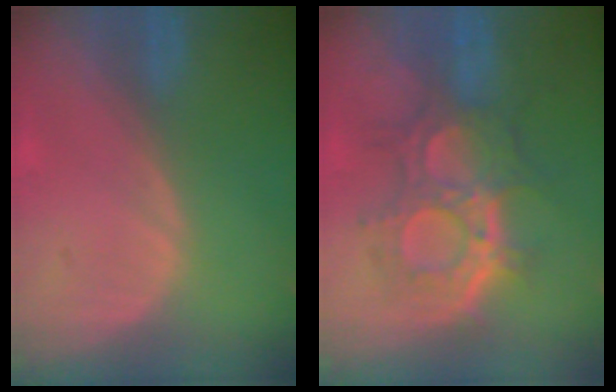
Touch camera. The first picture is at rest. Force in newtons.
{"total": 9.5, "press": 9.3, "slide": 2.0}